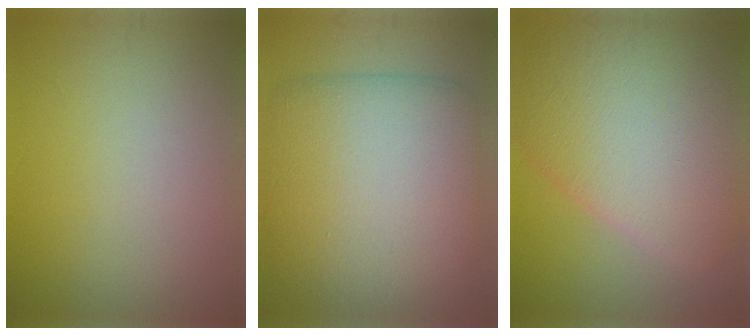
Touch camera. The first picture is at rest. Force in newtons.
{"total": 12.3, "press": 12.3, "slide": 0.5}
{"total": 11.5, "press": 11.5, "slide": 0.9}